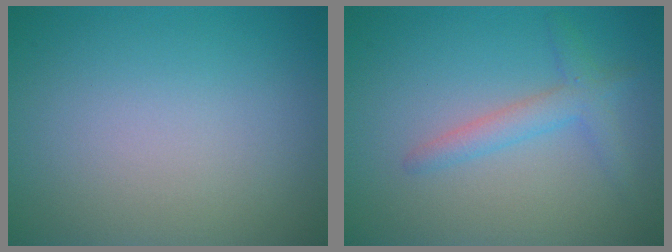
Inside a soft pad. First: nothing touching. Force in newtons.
{"total": 2.4, "press": 2.4, "slide": 0.1}